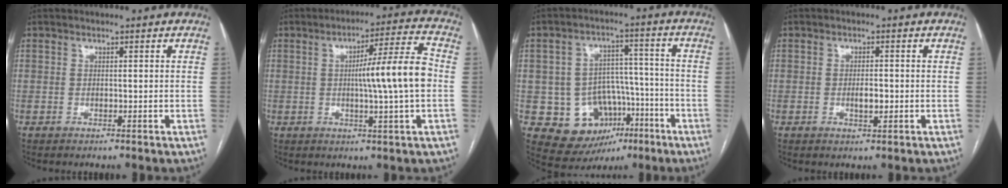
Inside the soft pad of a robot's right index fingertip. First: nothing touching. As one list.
[{"total": 11.3, "force": [-0.2, -0.4, 11.3], "torque": [-0.176, 0.011, -0.005]}, {"total": 12.3, "force": [-5.0, 10.1, 5.1], "torque": [-0.066, 0.035, -0.060]}, {"total": 2.3, "force": [-0.4, 0.8, 2.1], "torque": [-0.038, 0.000, -0.003]}]